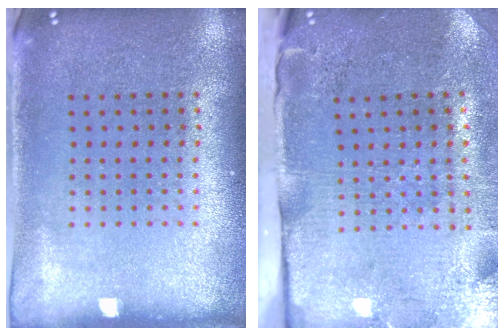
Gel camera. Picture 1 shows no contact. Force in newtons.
{"total": 4.6, "press": 3.7, "slide": 2.8}